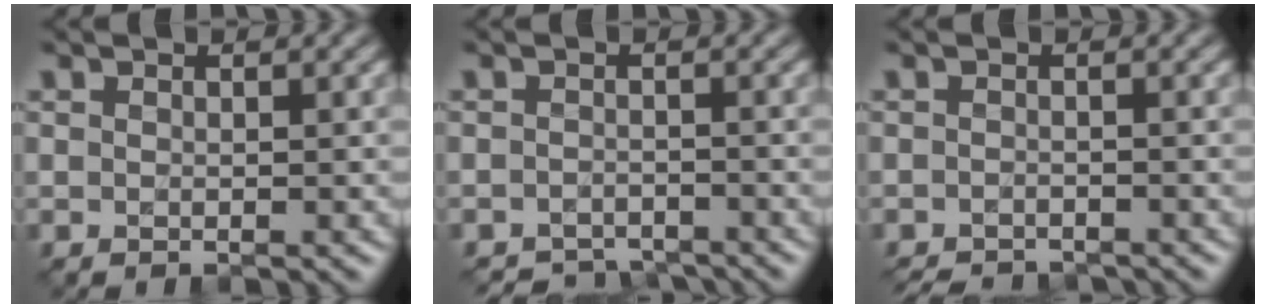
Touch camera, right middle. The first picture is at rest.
{"total": 3.6, "force": [-3.6, 0.5, 0.0], "torque": [0.005, -0.009, -0.055]}
{"total": 3.6, "force": [-3.5, 0.5, 0.6], "torque": [-0.008, -0.009, -0.051]}